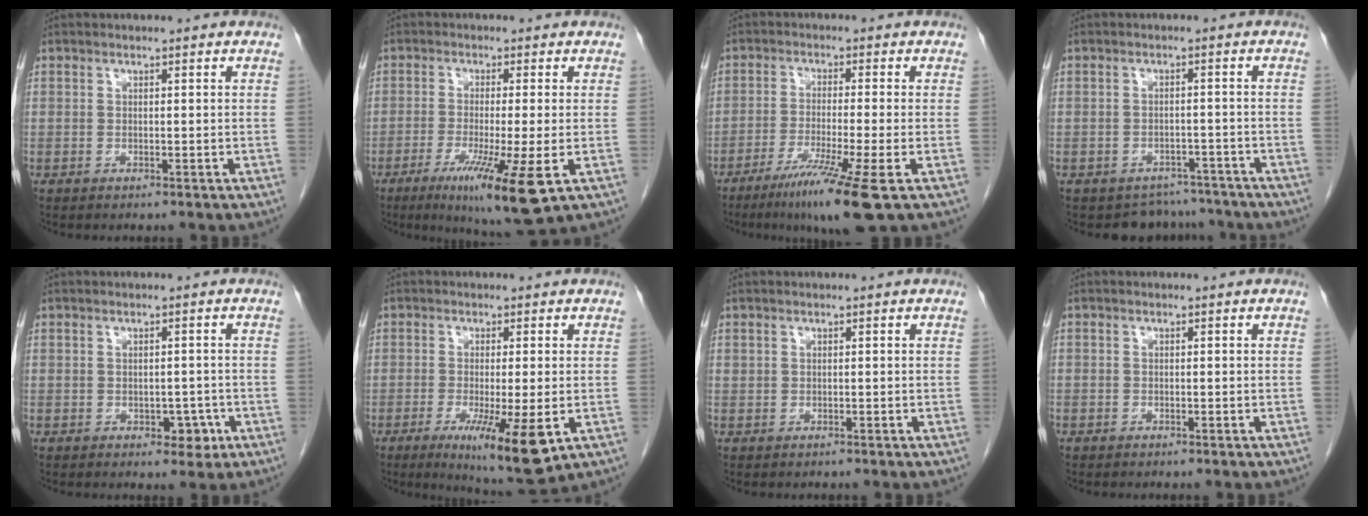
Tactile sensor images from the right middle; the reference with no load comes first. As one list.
[{"total": 10.9, "force": [-4.8, 0.1, 9.8], "torque": [-0.168, -0.037, -0.075]}, {"total": 9.5, "force": [-5.6, -1.2, 7.7], "torque": [-0.136, -0.032, -0.099]}, {"total": 5.7, "force": [-5.0, 2.6, -0.9], "torque": [0.021, 0.021, -0.064]}, {"total": 2.9, "force": [-1.1, 1.9, 1.9], "torque": [-0.017, 0.004, -0.008]}, {"total": 10.4, "force": [-4.1, 1.1, 9.4], "torque": [-0.148, -0.030, -0.059]}, {"total": 0.5, "force": [0.0, 0.5, 0.1], "torque": [-0.001, 0.004, 0.000]}, {"total": 0.8, "force": [-0.6, 0.6, 0.0], "torque": [-0.009, 0.003, -0.011]}]